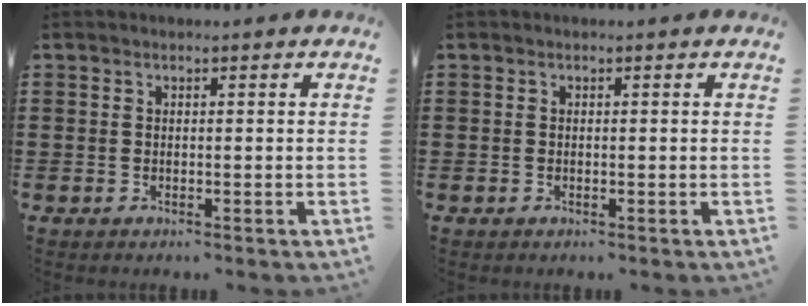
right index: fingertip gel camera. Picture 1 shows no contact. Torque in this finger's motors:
{"motor_torque": [-0.07, 0.33, 0.00, 0.00]}